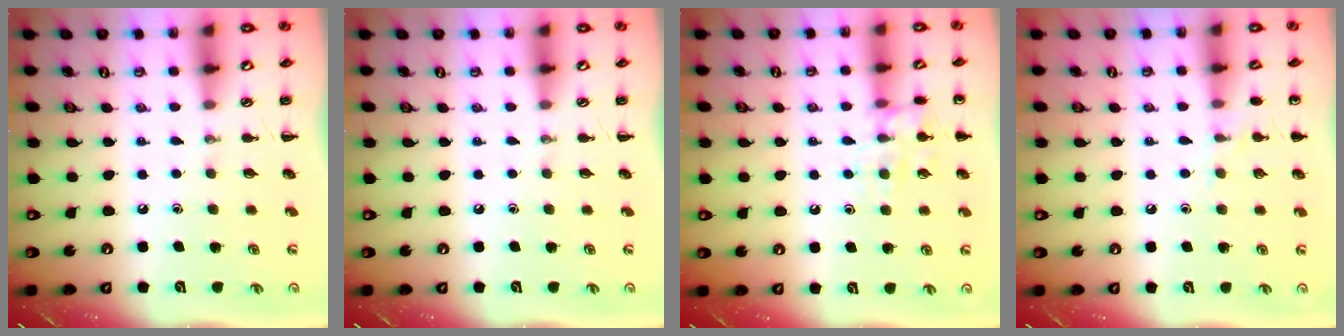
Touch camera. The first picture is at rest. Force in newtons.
{"total": 0.0}
{"total": 10.8, "press": 10.8, "slide": 0.6}
{"total": 5.4, "press": 5.2, "slide": 1.7}